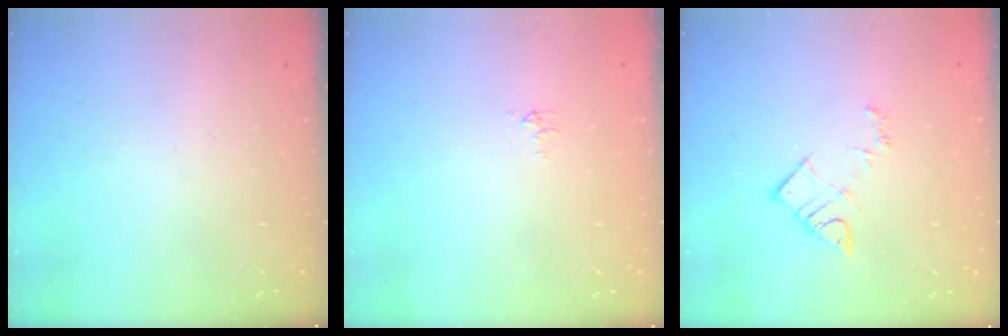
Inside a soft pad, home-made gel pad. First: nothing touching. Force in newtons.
{"total": 3.3, "press": 3.2, "slide": 0.7}
{"total": 7.6, "press": 7.6, "slide": 0.6}